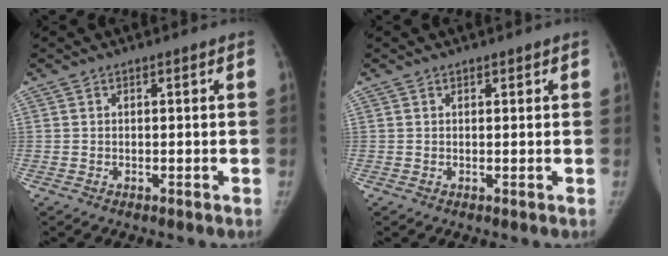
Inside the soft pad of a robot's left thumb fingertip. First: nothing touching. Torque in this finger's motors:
{"motor_torque": [-0.22, -0.09, -0.38, -0.06, -0.08]}